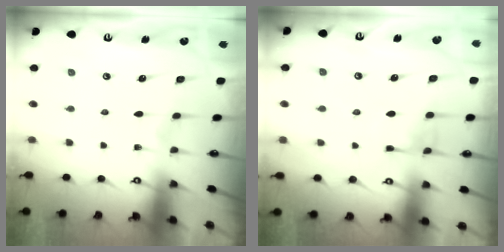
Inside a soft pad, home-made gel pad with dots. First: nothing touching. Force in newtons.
{"total": 4.7, "press": 4.7, "slide": 0.4}